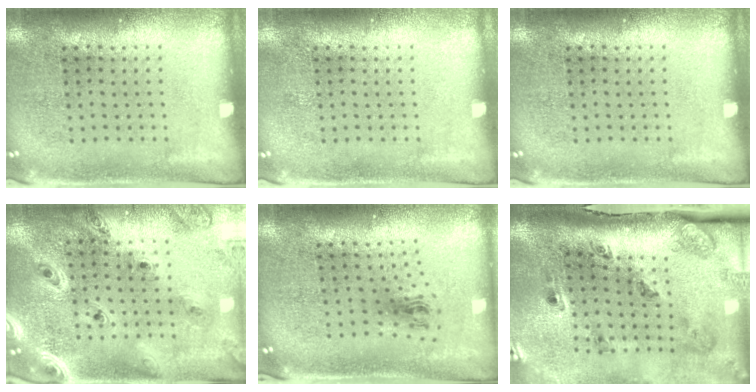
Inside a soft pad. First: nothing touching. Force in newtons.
{"total": 0.0}
{"total": 0.0}
{"total": 1.6, "press": 1.6, "slide": 0.3}
{"total": 0.9, "press": 0.4, "slide": 0.8}
{"total": 3.1, "press": 2.0, "slide": 2.4}